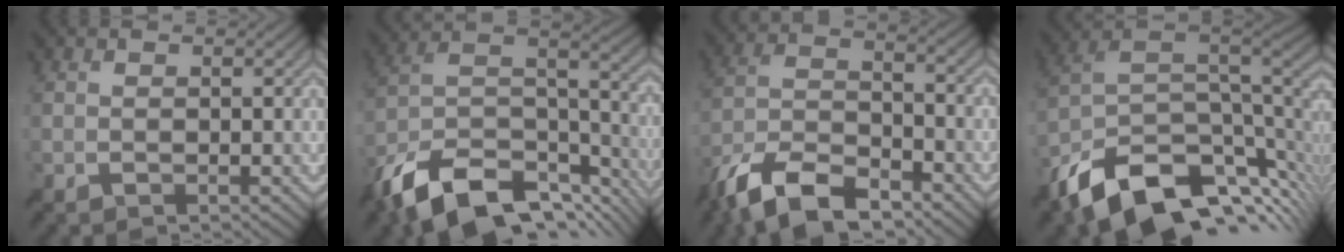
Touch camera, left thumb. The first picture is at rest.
{"total": 16.1, "force": [-11.2, 7.0, 9.2], "torque": [-0.214, -0.015, -0.186]}
{"total": 12.1, "force": [-8.9, 4.5, 6.9], "torque": [-0.136, -0.002, -0.185]}
{"total": 14.6, "force": [-6.6, 8.0, 10.2], "torque": [-0.219, -0.028, -0.105]}